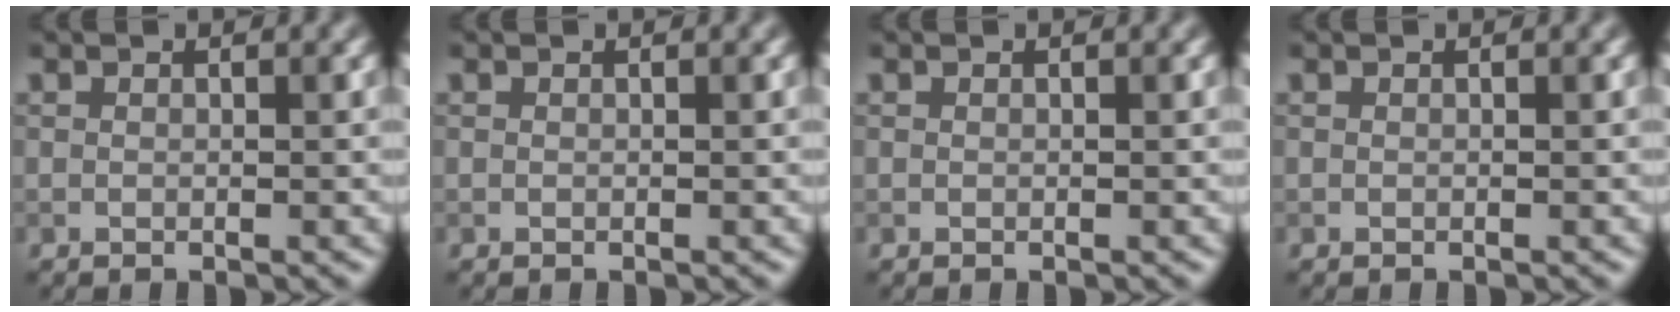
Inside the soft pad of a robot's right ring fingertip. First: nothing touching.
{"total": 0.0}
{"total": 0.0}
{"total": 0.0}